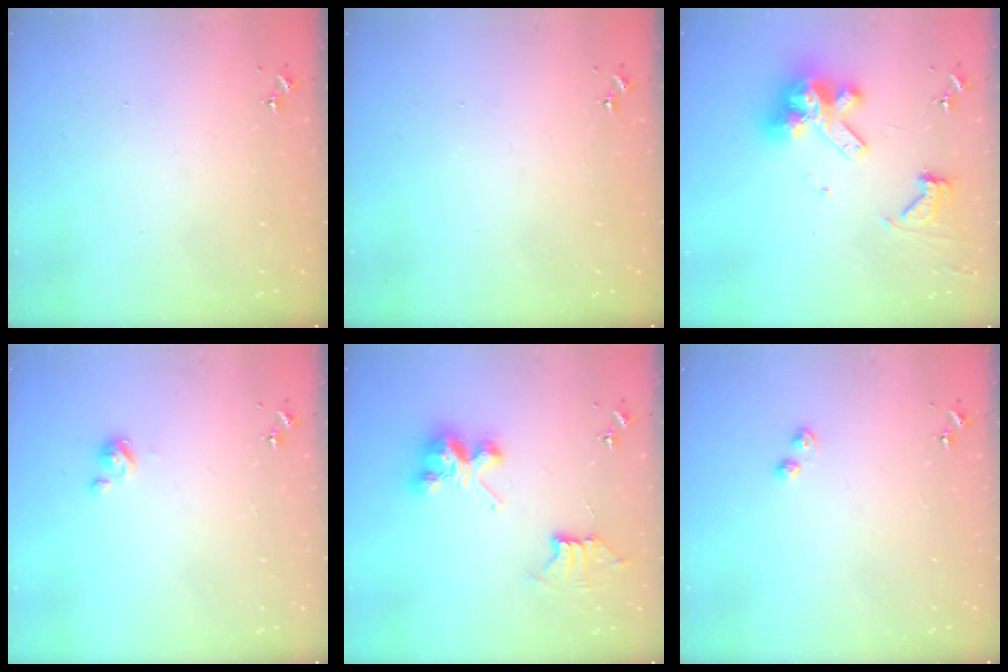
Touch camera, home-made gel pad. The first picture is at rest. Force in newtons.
{"total": 0.0}
{"total": 15.1, "press": 15.0, "slide": 1.8}
{"total": 2.7, "press": 2.7, "slide": 0.3}
{"total": 9.7, "press": 9.6, "slide": 0.7}
{"total": 3.0, "press": 2.9, "slide": 0.6}